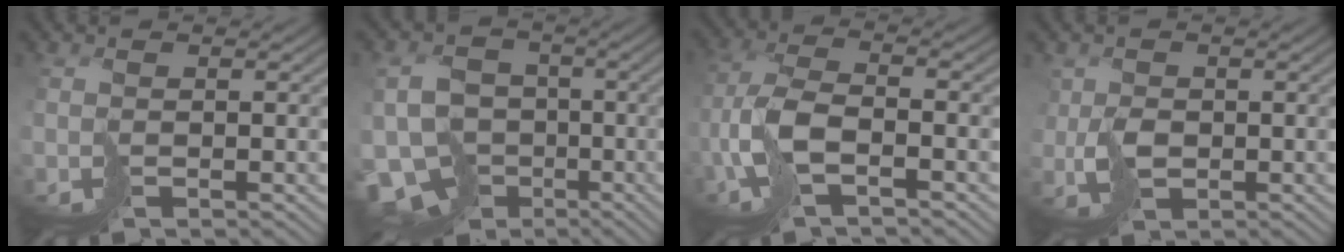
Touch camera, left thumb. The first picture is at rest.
{"total": 13.0, "force": [-5.5, 10.5, 5.3], "torque": [-0.141, -0.038, -0.089]}
{"total": 6.6, "force": [-1.9, 2.9, 5.6], "torque": [-0.131, 0.003, -0.054]}
{"total": 2.9, "force": [0.4, 2.6, 1.3], "torque": [-0.033, -0.010, 0.009]}